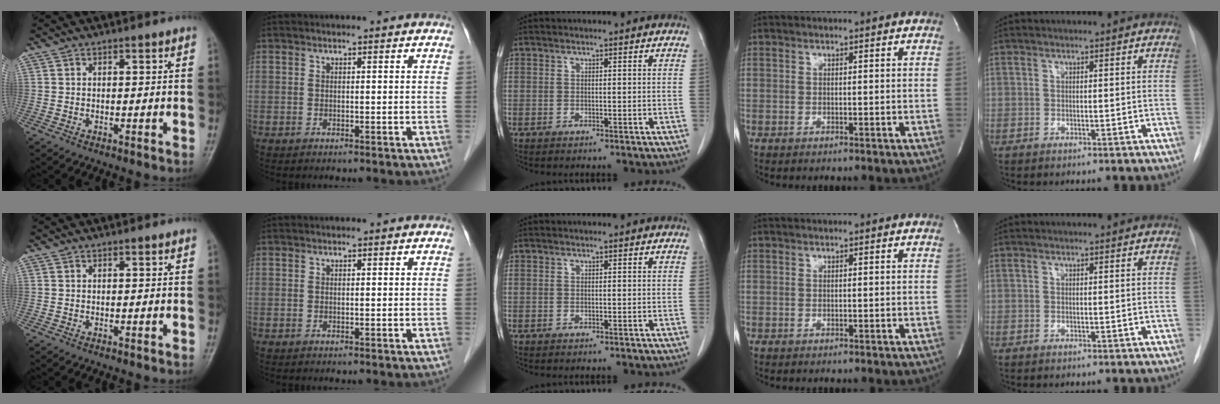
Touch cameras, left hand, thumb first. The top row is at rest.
{}